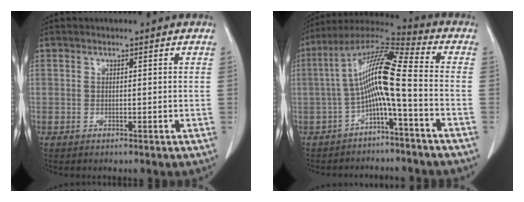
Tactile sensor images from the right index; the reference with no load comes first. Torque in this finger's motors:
{"motor_torque": [1.78, -0.31, 0.93, 0.21]}